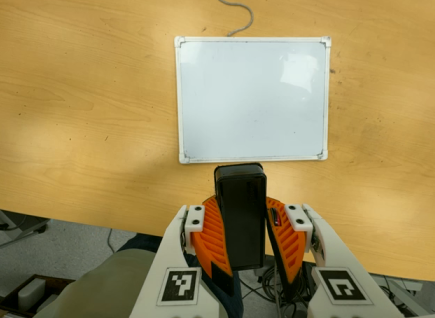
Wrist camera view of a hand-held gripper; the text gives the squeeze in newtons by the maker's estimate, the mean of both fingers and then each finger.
{"total": 11.6, "left": 11.1, "right": 12.0}